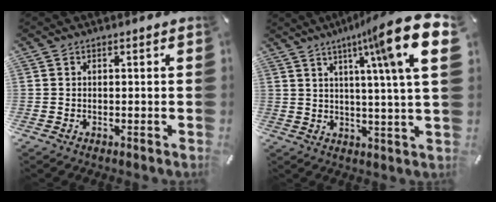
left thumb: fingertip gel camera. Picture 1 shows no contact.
{"total": 18.6, "force": [8.1, 2.5, 16.6], "torque": [-0.250, -0.039, 0.109]}